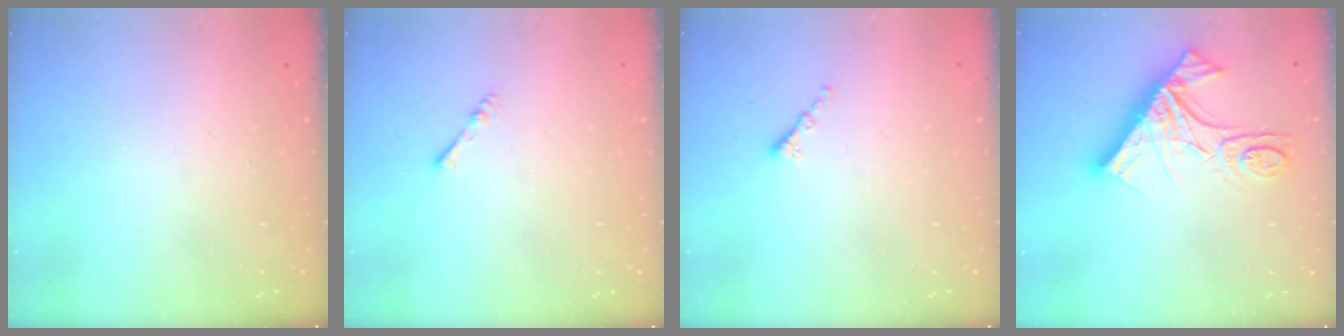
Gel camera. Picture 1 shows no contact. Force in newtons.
{"total": 2.4, "press": 2.3, "slide": 0.5}
{"total": 0.8, "press": 0.8, "slide": 0.2}
{"total": 17.9, "press": 17.8, "slide": 2.0}